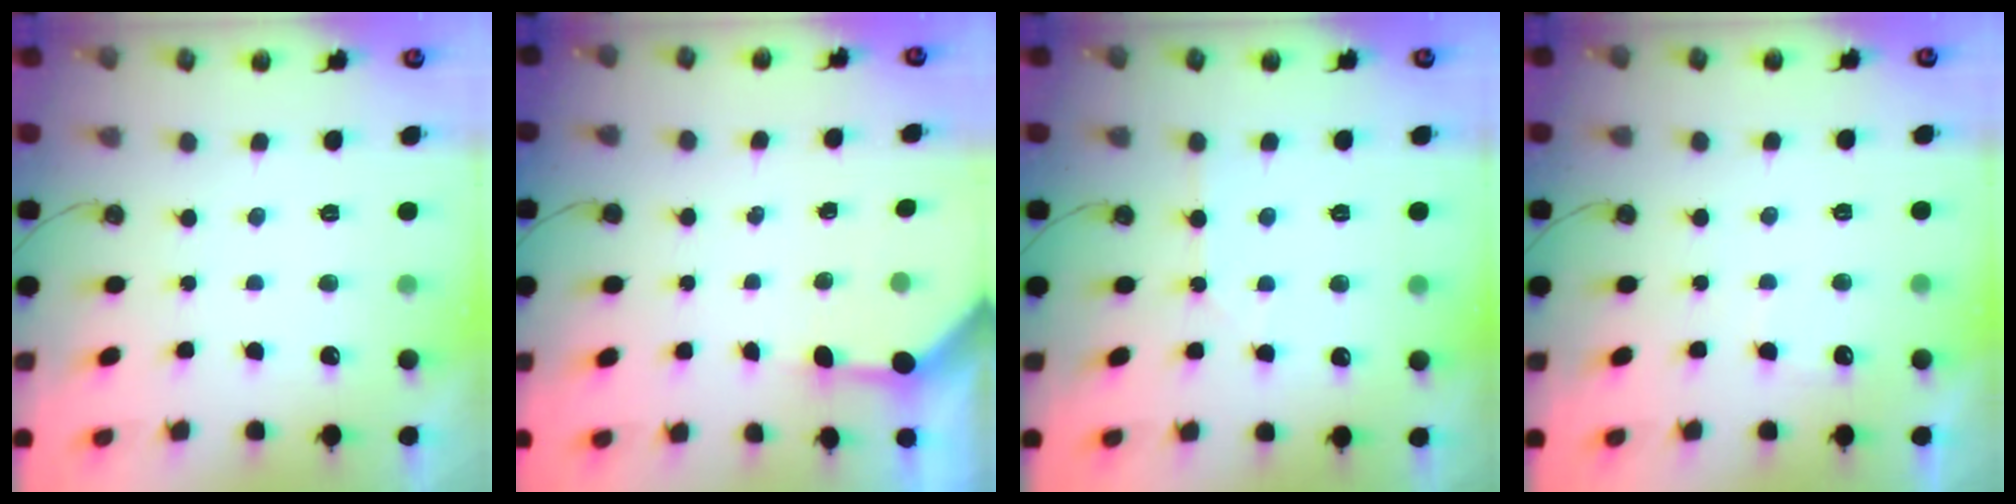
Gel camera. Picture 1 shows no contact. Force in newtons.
{"total": 2.8, "press": 2.8, "slide": 0.3}
{"total": 3.9, "press": 3.8, "slide": 0.7}
{"total": 3.4, "press": 3.4, "slide": 0.5}